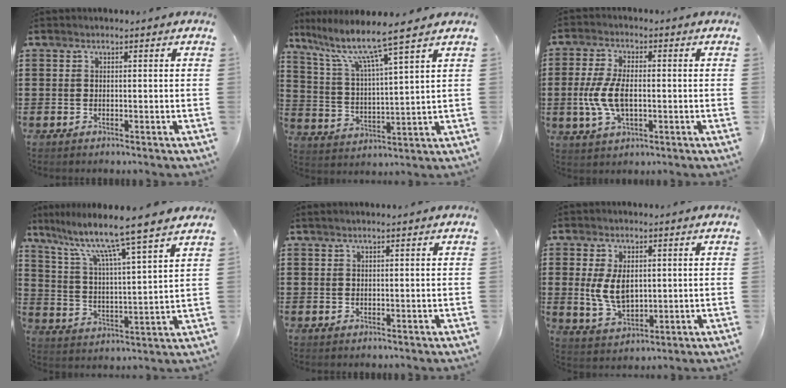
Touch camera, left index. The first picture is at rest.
{"total": 8.4, "force": [6.7, -0.6, 5.1], "torque": [-0.126, -0.044, 0.106]}
{"total": 7.0, "force": [-0.9, 3.5, 6.0], "torque": [-0.143, -0.003, -0.022]}
{"total": 9.2, "force": [7.7, -1.0, 5.1], "torque": [-0.129, -0.053, 0.120]}
{"total": 0.7, "force": [0.4, -0.1, 0.5], "torque": [-0.008, 0.000, 0.008]}
{"total": 6.7, "force": [0.8, 4.2, 5.2], "torque": [-0.119, 0.003, 0.007]}